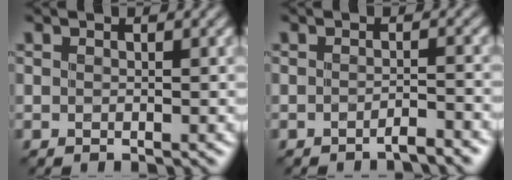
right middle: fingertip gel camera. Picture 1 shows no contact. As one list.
[{"total": 1.6, "force": [-1.4, 0.0, 0.7], "torque": [-0.006, 0.003, -0.029]}]